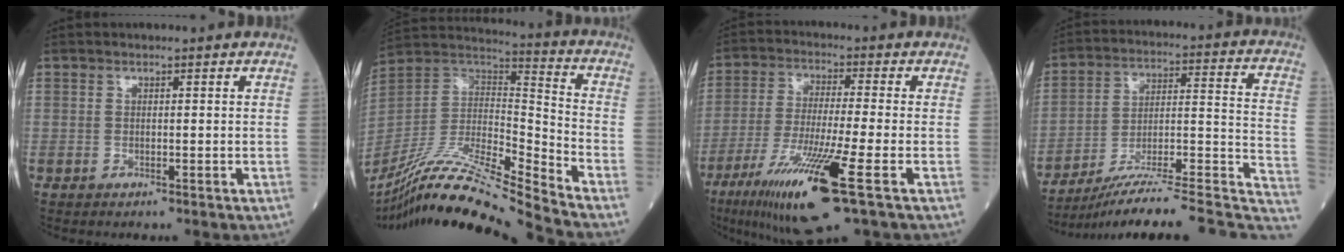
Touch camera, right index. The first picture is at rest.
{"total": 21.1, "force": [-18.5, -1.3, 10.0], "torque": [-0.212, -0.002, -0.344]}
{"total": 15.7, "force": [-7.6, -0.1, 13.7], "torque": [-0.275, -0.043, -0.139]}
{"total": 23.9, "force": [-19.7, 1.3, 13.4], "torque": [-0.134, 0.021, -0.290]}